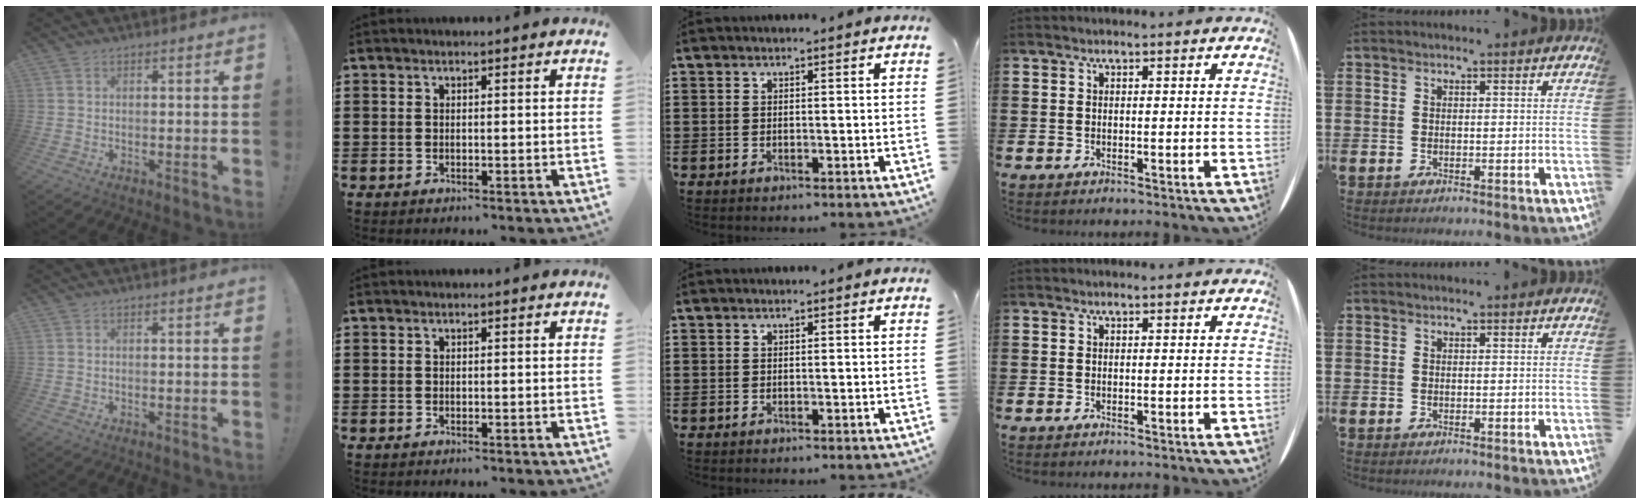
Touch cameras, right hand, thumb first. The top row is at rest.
{}